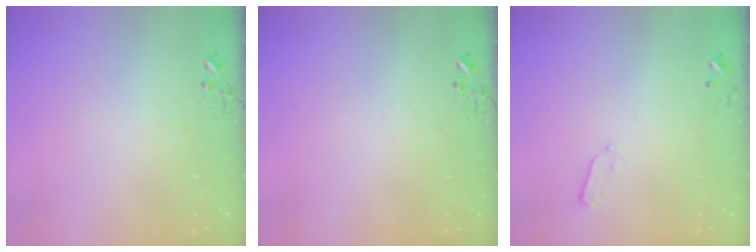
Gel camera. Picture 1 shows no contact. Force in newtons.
{"total": 0.0}
{"total": 4.0, "press": 3.9, "slide": 1.0}